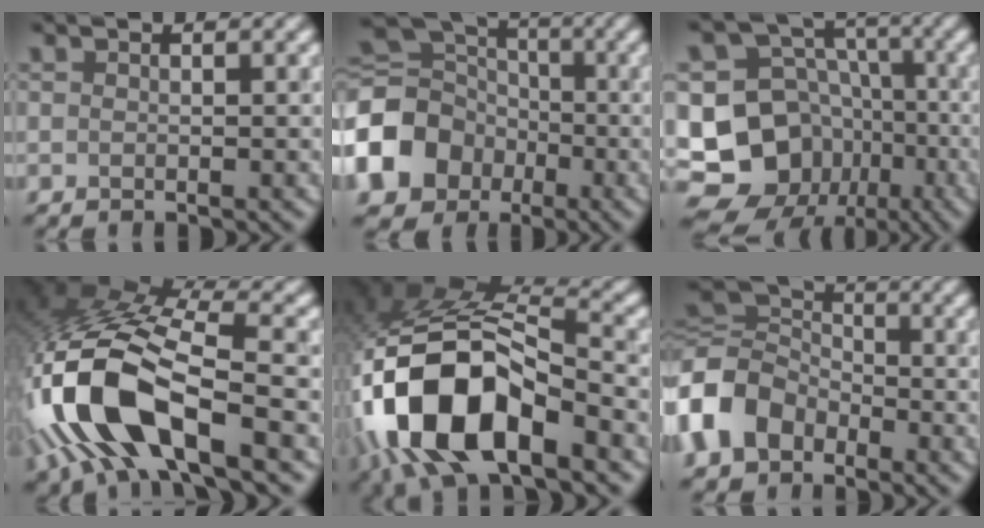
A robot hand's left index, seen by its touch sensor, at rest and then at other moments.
{"total": 12.6, "force": [-4.1, 10.5, 5.6], "torque": [-0.147, -0.019, -0.097]}
{"total": 16.6, "force": [-7.1, 13.8, 5.9], "torque": [-0.122, -0.009, -0.116]}
{"total": 13.4, "force": [-5.1, 6.2, 10.8], "torque": [-0.239, -0.010, -0.096]}
{"total": 13.6, "force": [-5.5, 6.6, 10.6], "torque": [-0.223, -0.005, -0.100]}
{"total": 7.4, "force": [-2.6, 5.7, 3.9], "torque": [-0.096, 0.006, -0.072]}